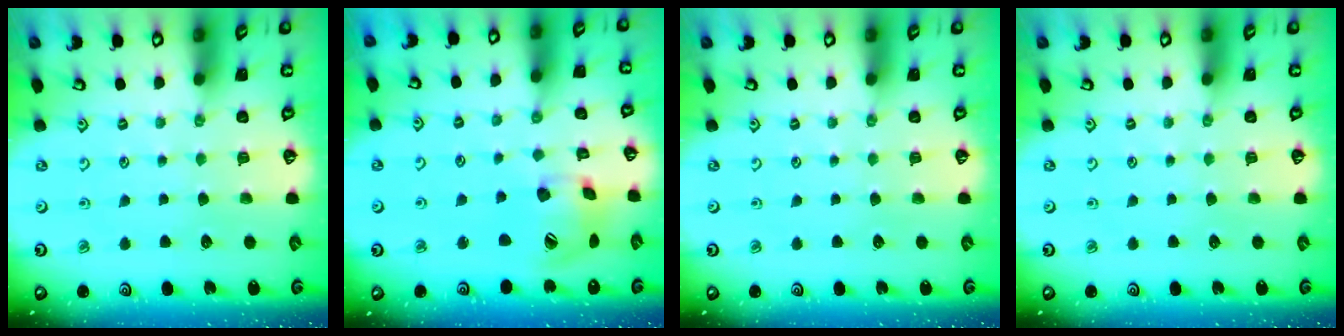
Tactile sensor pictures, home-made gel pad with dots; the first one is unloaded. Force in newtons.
{"total": 14.4, "press": 14.3, "slide": 2.2}
{"total": 0.0}
{"total": 0.0}